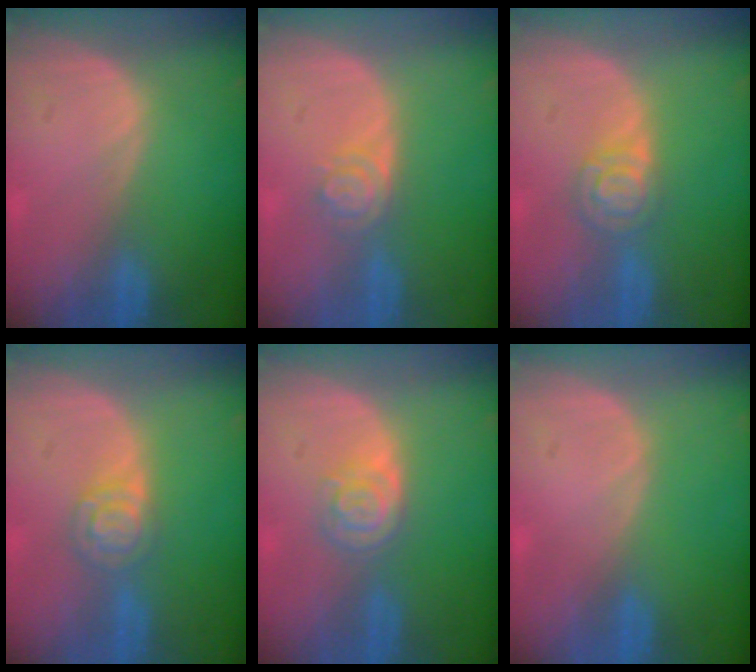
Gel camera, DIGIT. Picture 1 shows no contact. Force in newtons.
{"total": 4.0, "press": 3.3, "slide": 2.1}
{"total": 4.7, "press": 4.2, "slide": 2.1}
{"total": 4.6, "press": 4.2, "slide": 1.9}
{"total": 4.1, "press": 3.8, "slide": 1.6}
{"total": 0.0}